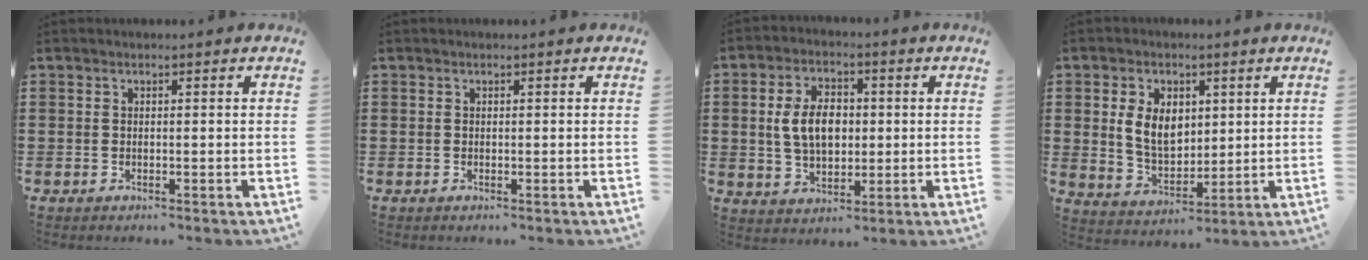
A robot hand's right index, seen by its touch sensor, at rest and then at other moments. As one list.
[{"total": 0.0}, {"total": 7.5, "force": [0.4, 4.8, 5.7], "torque": [-0.130, 0.008, -0.002]}, {"total": 7.4, "force": [1.6, 5.0, 5.1], "torque": [-0.112, 0.011, 0.026]}]